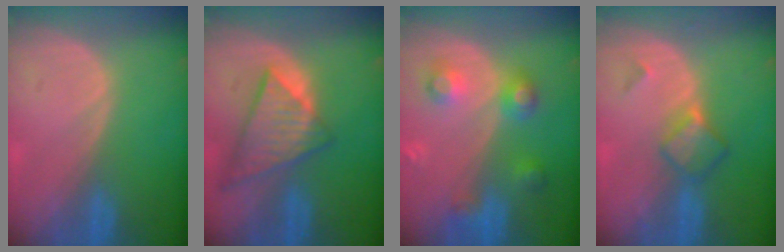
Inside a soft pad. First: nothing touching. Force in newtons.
{"total": 9.0, "press": 7.8, "slide": 4.4}
{"total": 5.7, "press": 5.7, "slide": 0.2}
{"total": 4.9, "press": 4.3, "slide": 2.3}